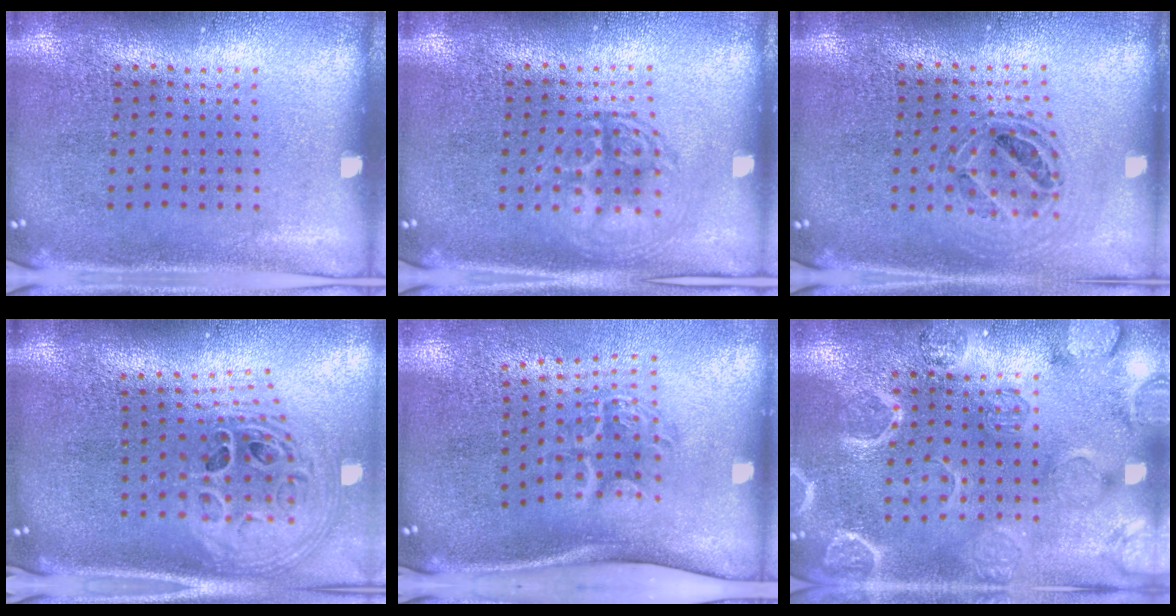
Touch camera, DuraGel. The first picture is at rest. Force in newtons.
{"total": 1.4, "press": 1.4, "slide": 0.1}
{"total": 0.8, "press": 0.8, "slide": 0.1}
{"total": 2.4, "press": 1.7, "slide": 1.7}
{"total": 2.0, "press": 1.3, "slide": 1.6}
{"total": 2.7, "press": 2.7, "slide": 0.0}